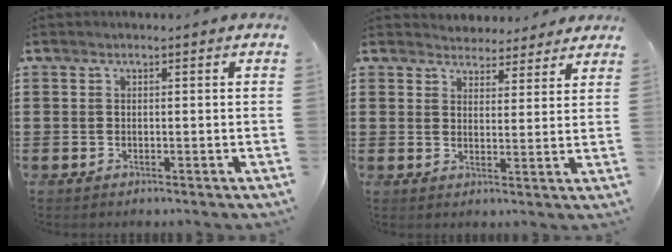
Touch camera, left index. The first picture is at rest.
{"total": 3.6, "force": [3.4, 1.2, -0.2], "torque": [-0.012, -0.011, 0.064]}